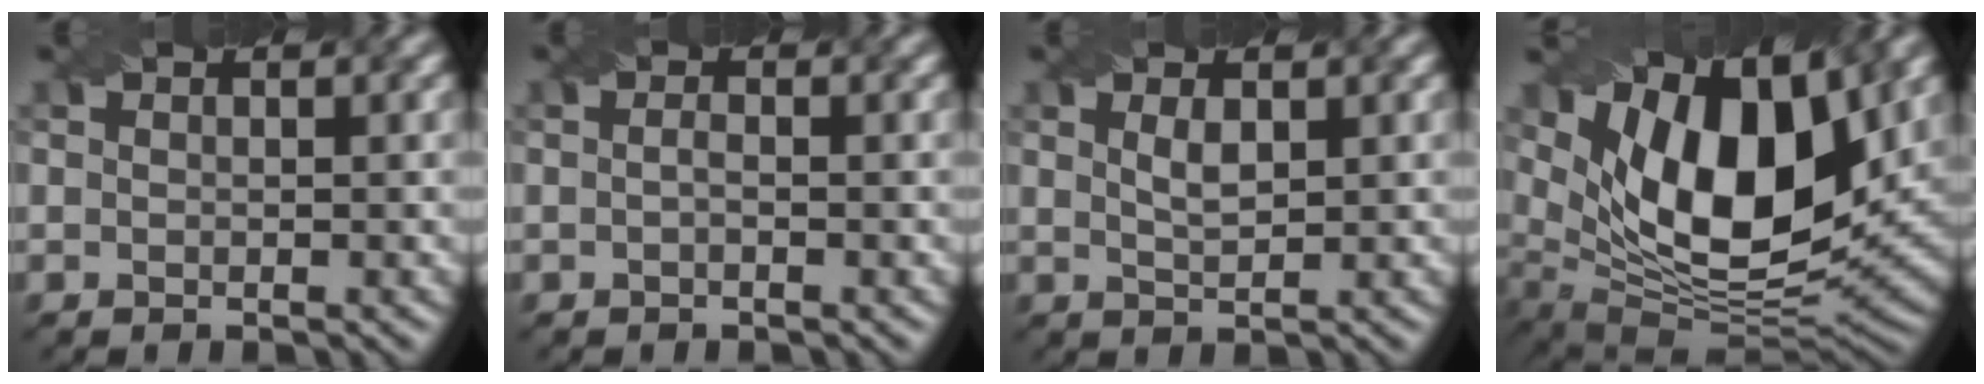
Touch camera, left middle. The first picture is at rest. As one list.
[{"total": 0.6, "force": [-0.3, 0.1, 0.6], "torque": [-0.014, 0.000, -0.005]}, {"total": 1.5, "force": [0.7, 0.5, 1.3], "torque": [-0.027, -0.001, 0.017]}, {"total": 14.7, "force": [5.9, 6.8, 11.6], "torque": [-0.195, 0.010, 0.094]}]